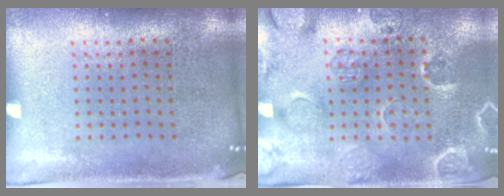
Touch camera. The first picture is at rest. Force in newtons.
{"total": 2.4, "press": 2.1, "slide": 1.1}